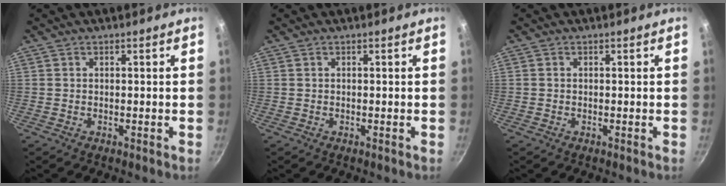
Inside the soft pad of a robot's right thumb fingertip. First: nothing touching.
{"total": 0.0}
{"total": 0.0}